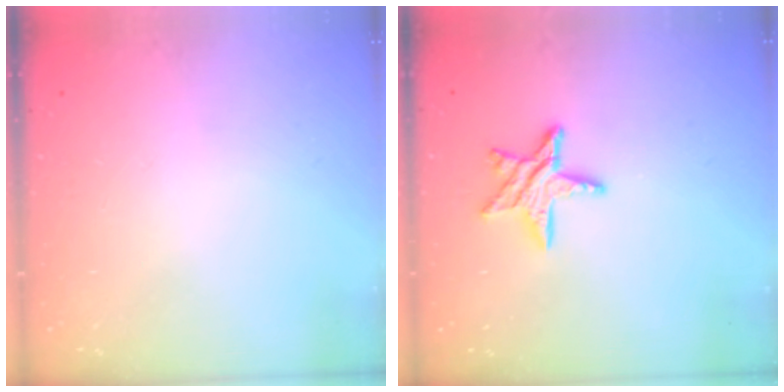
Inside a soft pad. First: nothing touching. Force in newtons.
{"total": 8.9, "press": 8.9, "slide": 0.7}